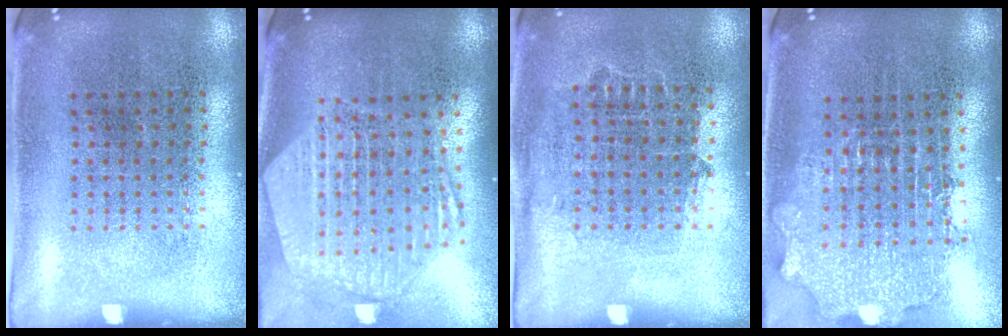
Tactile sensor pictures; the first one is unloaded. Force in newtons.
{"total": 2.7, "press": 2.2, "slide": 1.5}
{"total": 0.8, "press": 0.7, "slide": 0.4}
{"total": 1.9, "press": 1.5, "slide": 1.1}